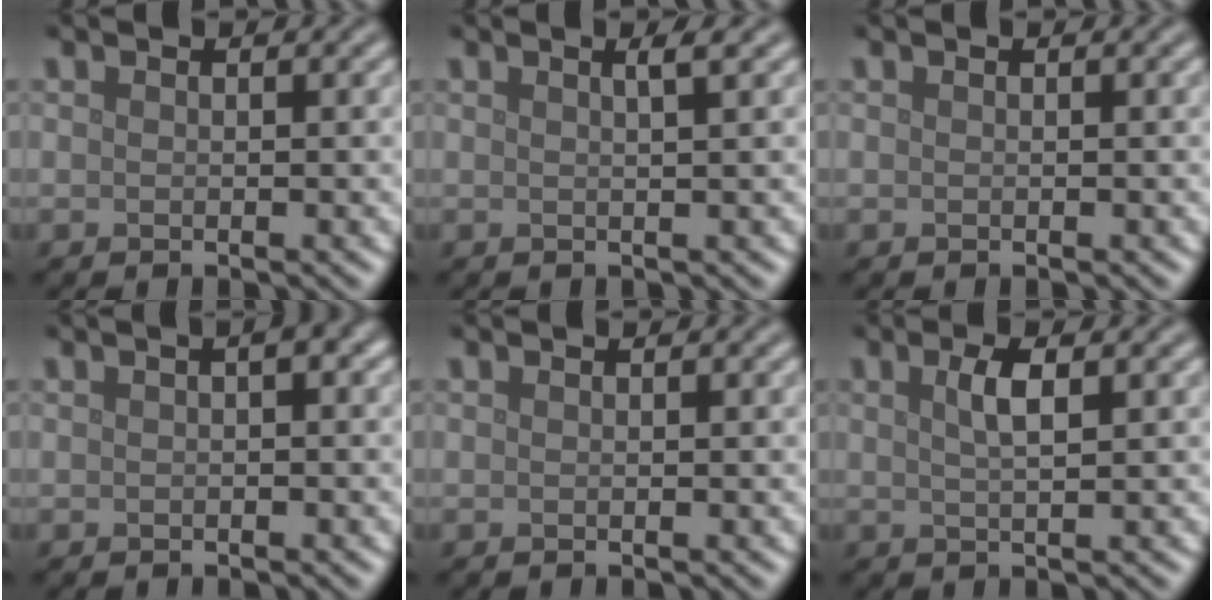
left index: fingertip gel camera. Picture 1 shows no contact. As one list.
[{"total": 1.6, "force": [0.8, 0.4, 1.3], "torque": [-0.015, 0.005, 0.007]}, {"total": 0.0}, {"total": 1.3, "force": [0.3, 0.2, 1.2], "torque": [-0.020, 0.008, 0.004]}, {"total": 0.0}, {"total": 2.4, "force": [0.9, 0.6, 2.1], "torque": [-0.034, 0.006, 0.013]}]